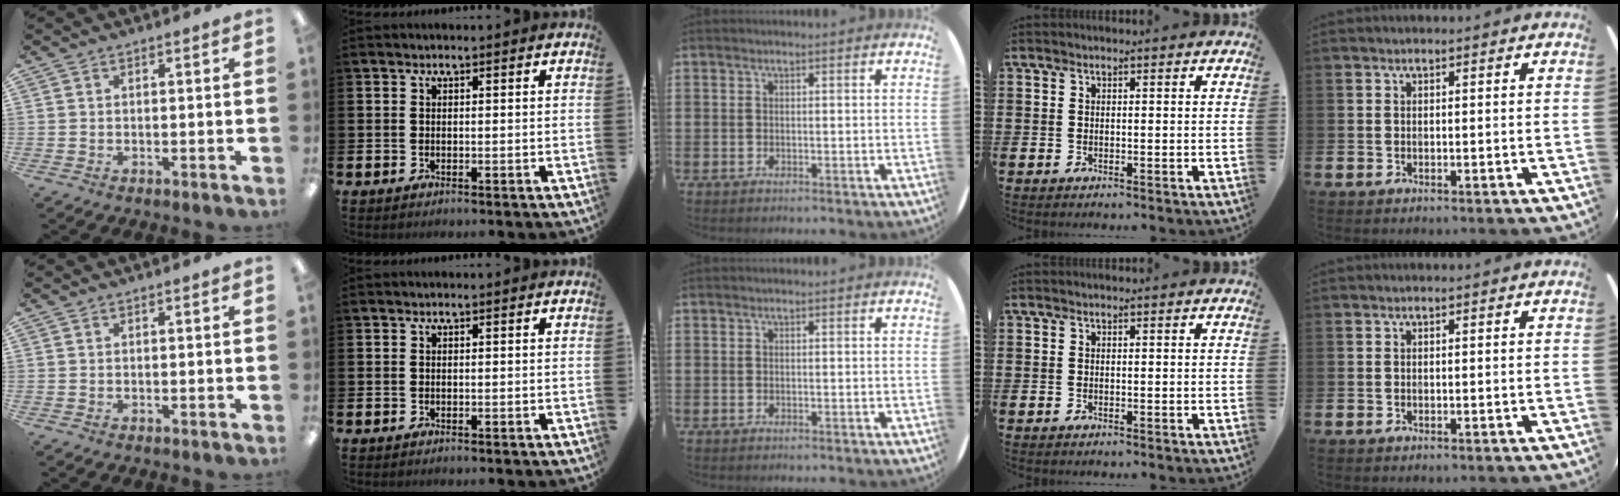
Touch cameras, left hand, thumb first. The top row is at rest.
{}